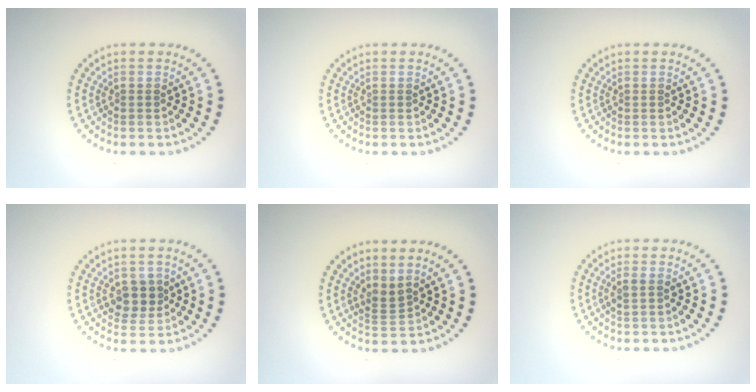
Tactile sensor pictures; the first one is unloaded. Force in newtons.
{"total": 0.0}
{"total": 0.0}
{"total": 2.5, "press": 2.3, "slide": 1.0}
{"total": 1.8, "press": 1.3, "slide": 1.3}
{"total": 1.1, "press": 1.0, "slide": 0.6}